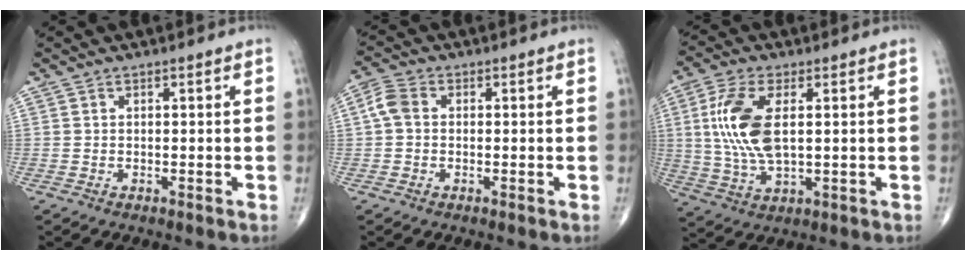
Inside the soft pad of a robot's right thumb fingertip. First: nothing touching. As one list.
[{"total": 4.0, "force": [0.1, 2.9, 2.7], "torque": [-0.059, 0.013, -0.004]}, {"total": 12.0, "force": [2.0, 5.4, 10.5], "torque": [-0.234, -0.006, 0.043]}]